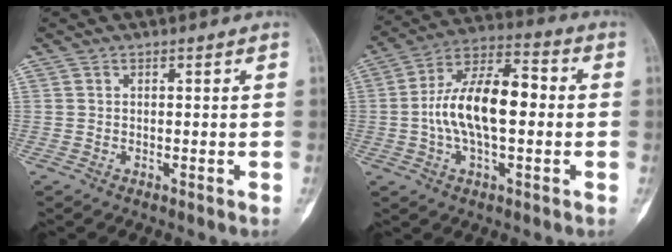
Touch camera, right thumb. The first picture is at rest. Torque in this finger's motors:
{"motor_torque": [1.99, 1.99, 0.83, -0.72, 0.37]}